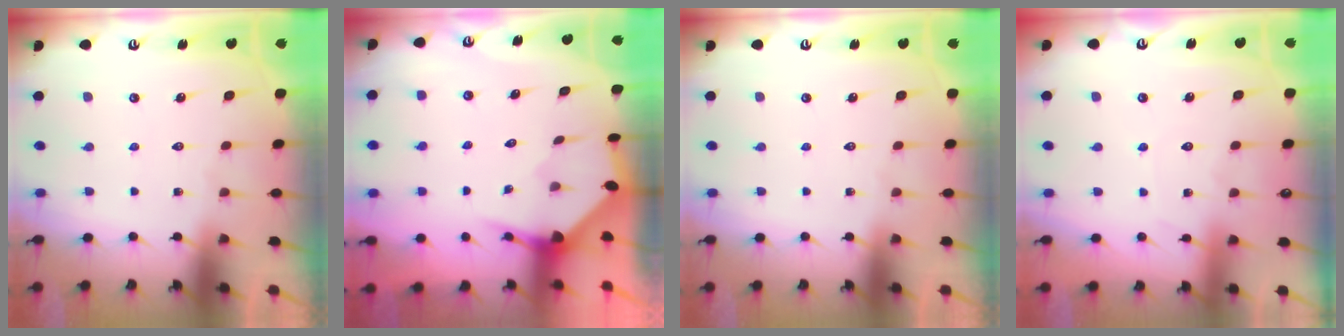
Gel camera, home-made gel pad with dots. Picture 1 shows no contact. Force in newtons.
{"total": 3.1, "press": 3.1, "slide": 0.2}
{"total": 0.0}
{"total": 3.6, "press": 3.6, "slide": 0.5}